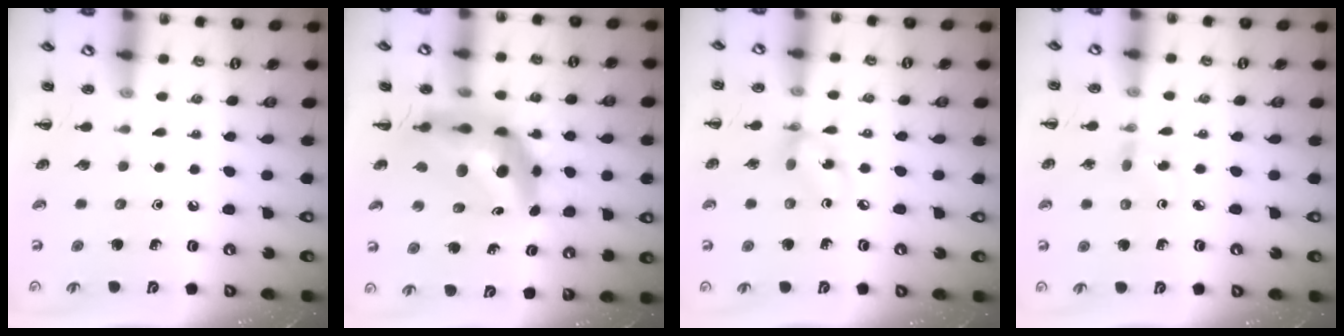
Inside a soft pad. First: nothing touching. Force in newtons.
{"total": 10.3, "press": 9.7, "slide": 3.4}
{"total": 5.5, "press": 5.5, "slide": 0.6}
{"total": 2.5, "press": 2.2, "slide": 1.1}